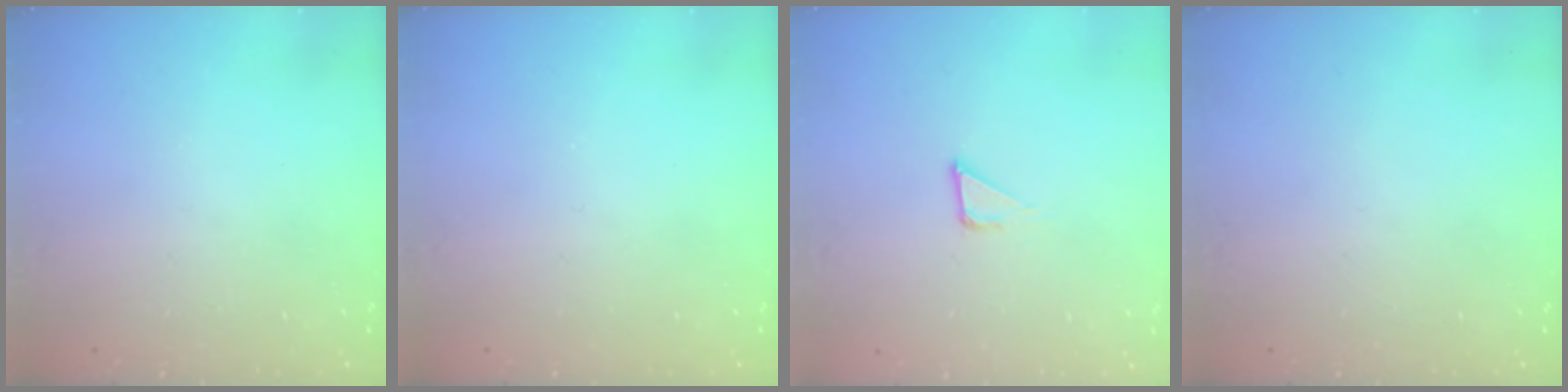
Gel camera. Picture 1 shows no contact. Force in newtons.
{"total": 0.0}
{"total": 3.1, "press": 3.1, "slide": 0.2}
{"total": 0.0}